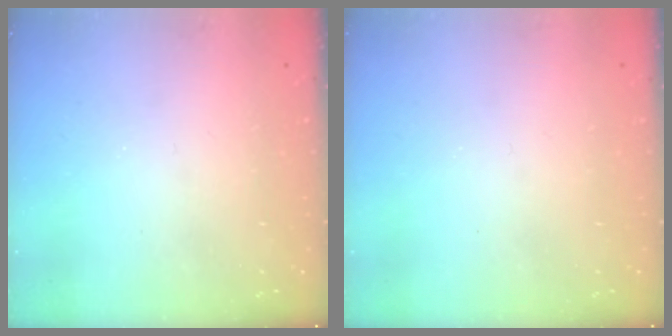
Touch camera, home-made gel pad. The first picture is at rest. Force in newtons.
{"total": 0.0}